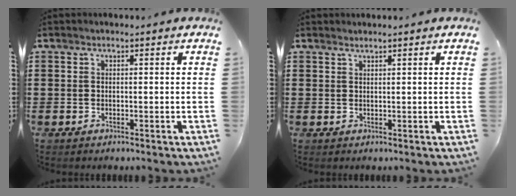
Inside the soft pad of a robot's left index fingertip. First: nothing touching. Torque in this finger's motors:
{"motor_torque": [2.14, 0.00, 0.00, 0.02]}